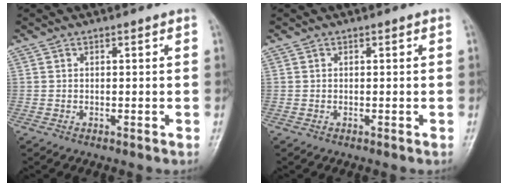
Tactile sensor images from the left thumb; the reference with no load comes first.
{"total": 0.0}